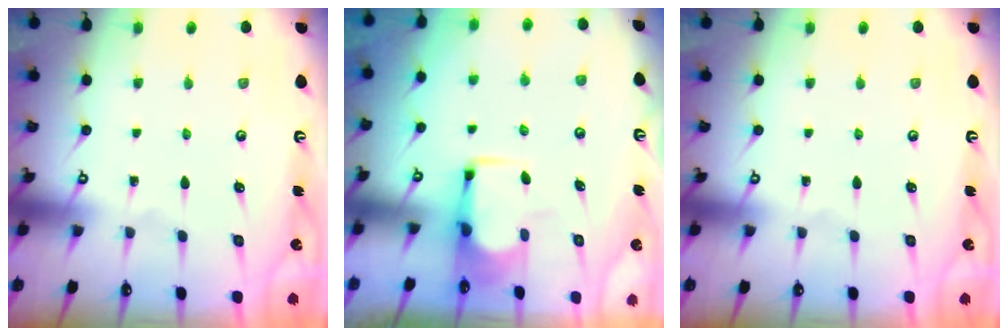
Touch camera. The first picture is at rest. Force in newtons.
{"total": 1.8, "press": 1.6, "slide": 0.8}
{"total": 0.0}